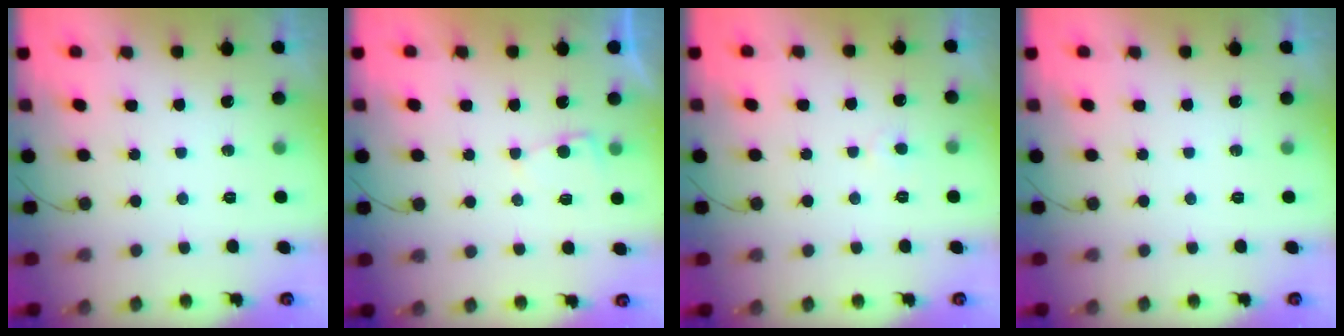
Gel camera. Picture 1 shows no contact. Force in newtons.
{"total": 2.1, "press": 2.1, "slide": 0.3}
{"total": 2.6, "press": 2.6, "slide": 0.3}
{"total": 0.0}